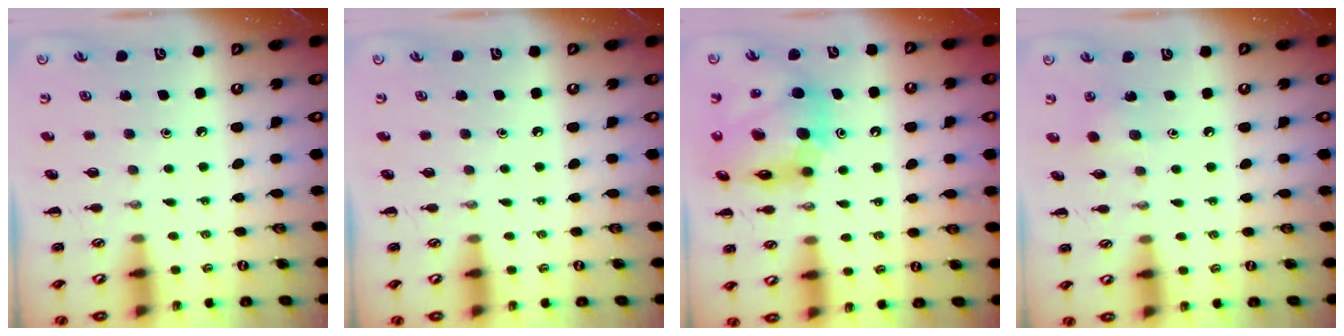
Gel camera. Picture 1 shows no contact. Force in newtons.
{"total": 0.0}
{"total": 13.7, "press": 13.1, "slide": 3.9}
{"total": 3.5, "press": 3.3, "slide": 1.1}